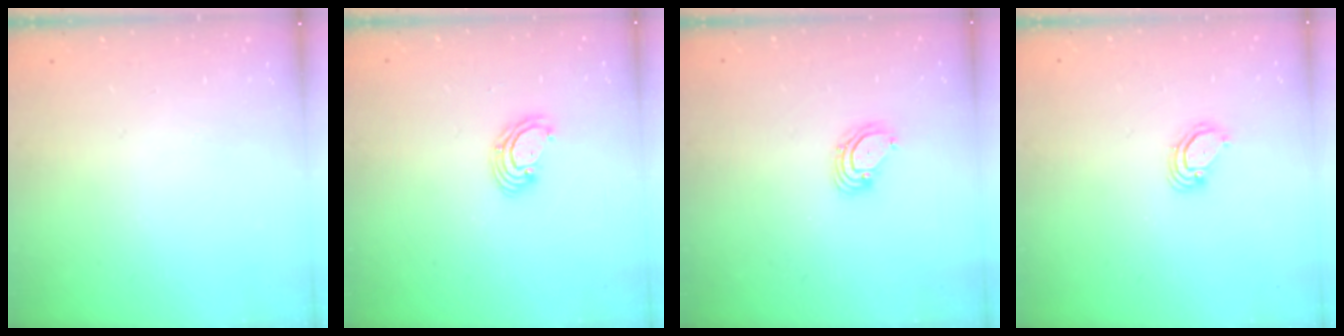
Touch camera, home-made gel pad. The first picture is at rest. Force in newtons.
{"total": 3.8, "press": 3.8, "slide": 0.2}
{"total": 3.6, "press": 3.6, "slide": 0.3}
{"total": 3.2, "press": 3.2, "slide": 0.2}